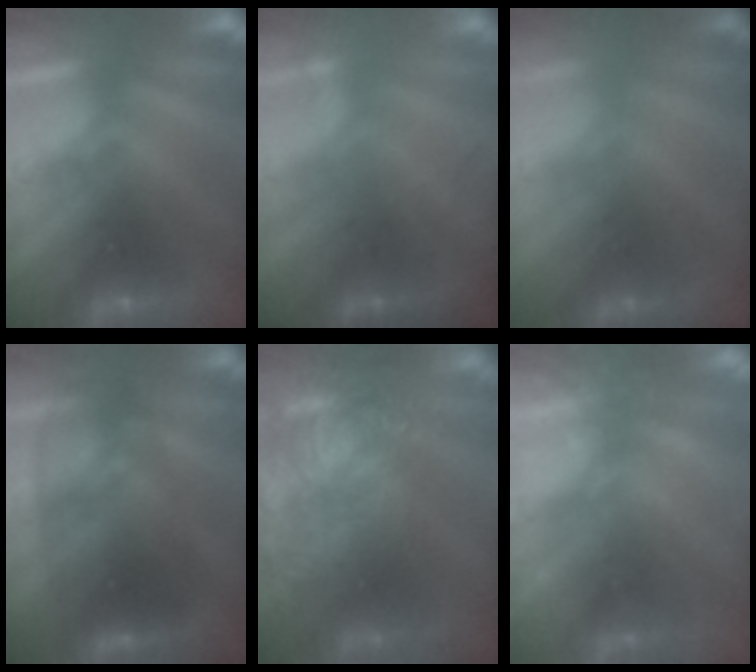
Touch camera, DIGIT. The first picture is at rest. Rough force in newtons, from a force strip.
{"total": 1.8}
{"total": 1.6}
{"total": 3.0}
{"total": 7.6}
{"total": 2.4}